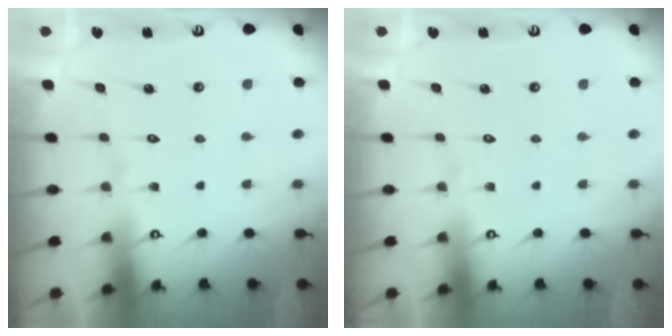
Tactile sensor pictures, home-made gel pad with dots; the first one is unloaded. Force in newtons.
{"total": 0.0}